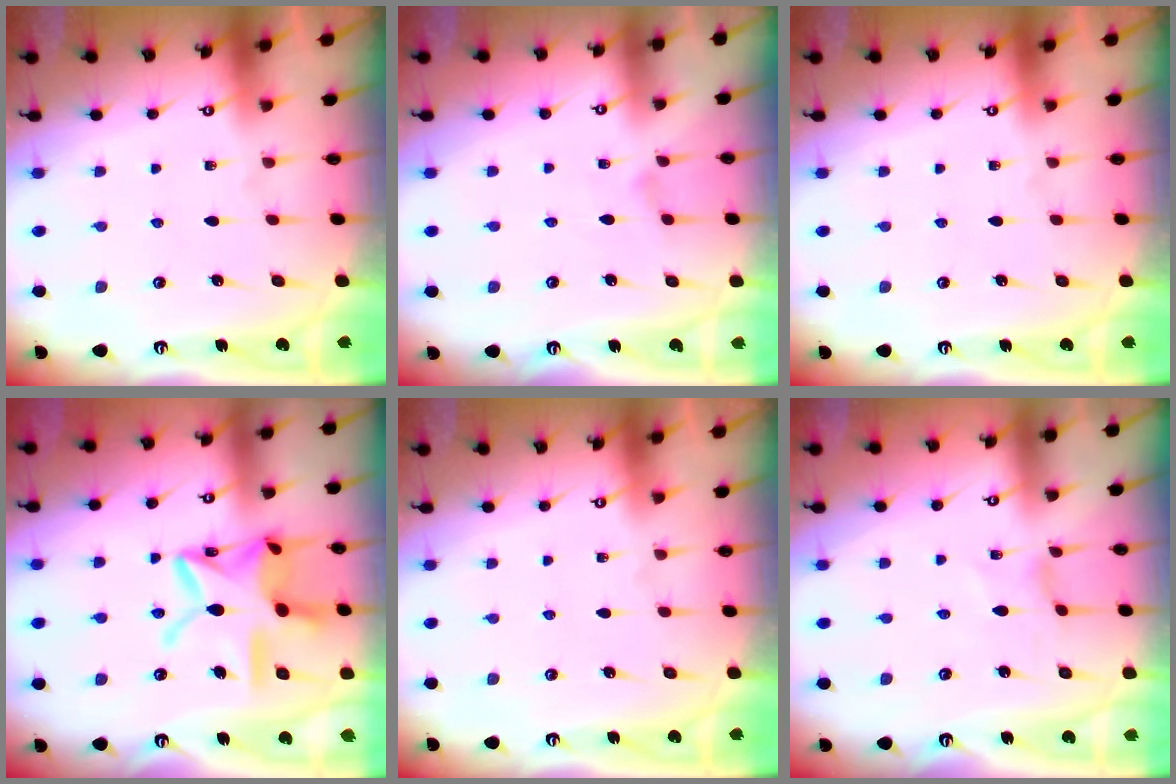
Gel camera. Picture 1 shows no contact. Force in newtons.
{"total": 1.0, "press": 1.0, "slide": 0.3}
{"total": 0.0}
{"total": 17.9, "press": 17.8, "slide": 1.4}
{"total": 0.0}
{"total": 0.0}